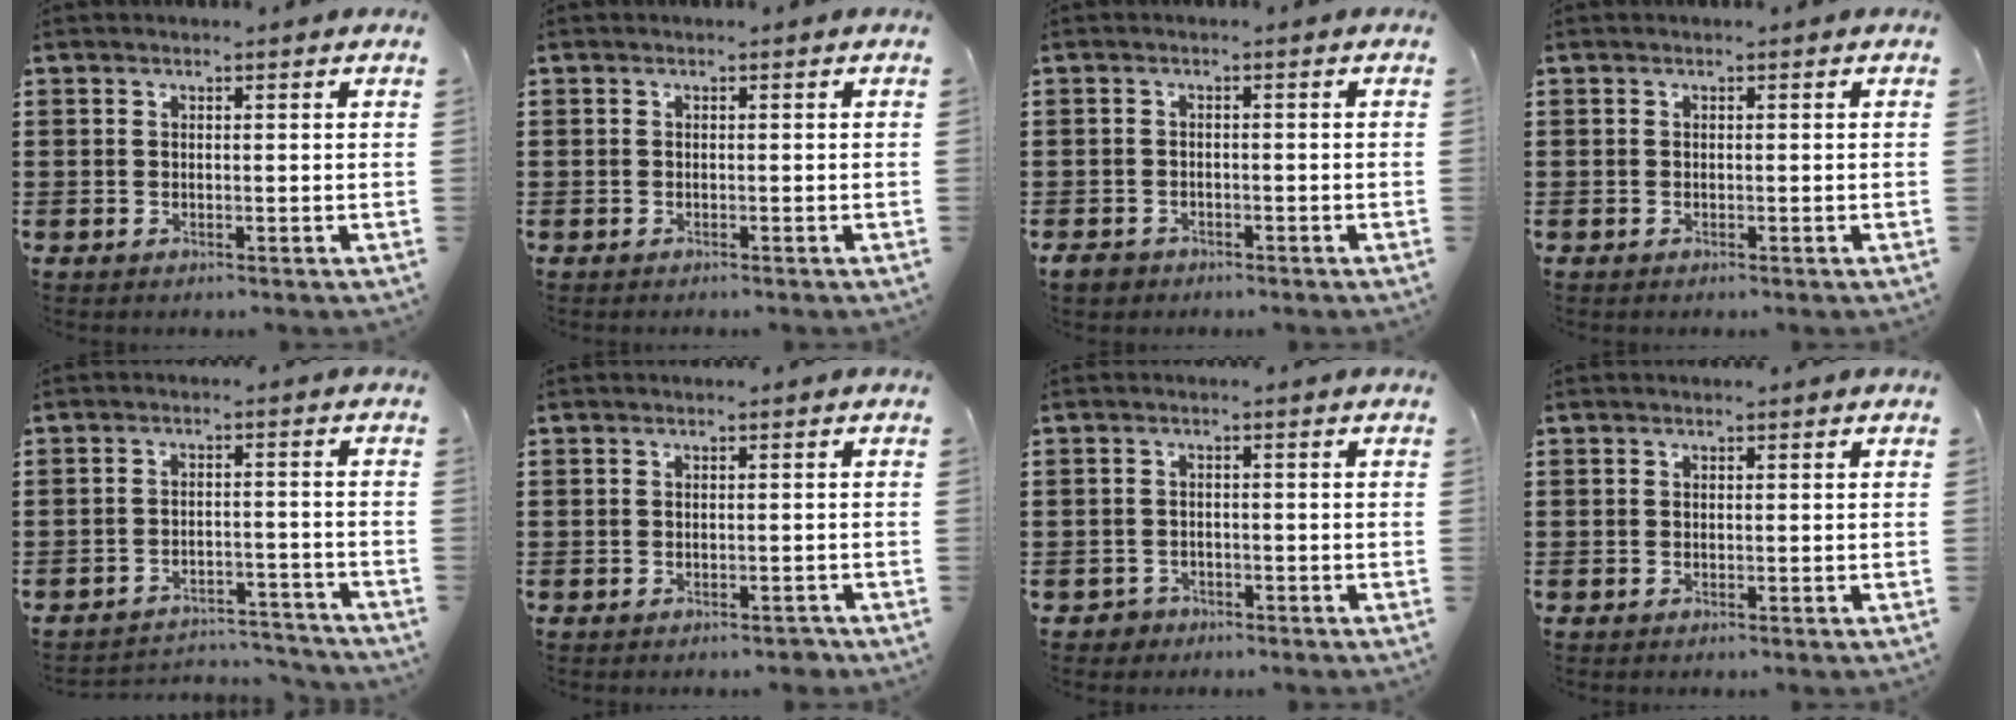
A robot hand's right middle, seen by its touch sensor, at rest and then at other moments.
{"total": 0.5, "force": [-0.4, 0.2, -0.1], "torque": [0.001, 0.002, -0.010]}
{"total": 1.8, "force": [-1.5, 0.9, 0.4], "torque": [-0.019, 0.000, -0.034]}
{"total": 0.0}
{"total": 3.8, "force": [-3.8, 0.4, 0.4], "torque": [-0.012, 0.002, -0.080]}
{"total": 1.1, "force": [-1.0, 0.4, 0.2], "torque": [-0.008, -0.001, -0.020]}
{"total": 1.5, "force": [-1.3, 0.8, -0.1], "torque": [-0.005, 0.000, -0.030]}
{"total": 0.0}